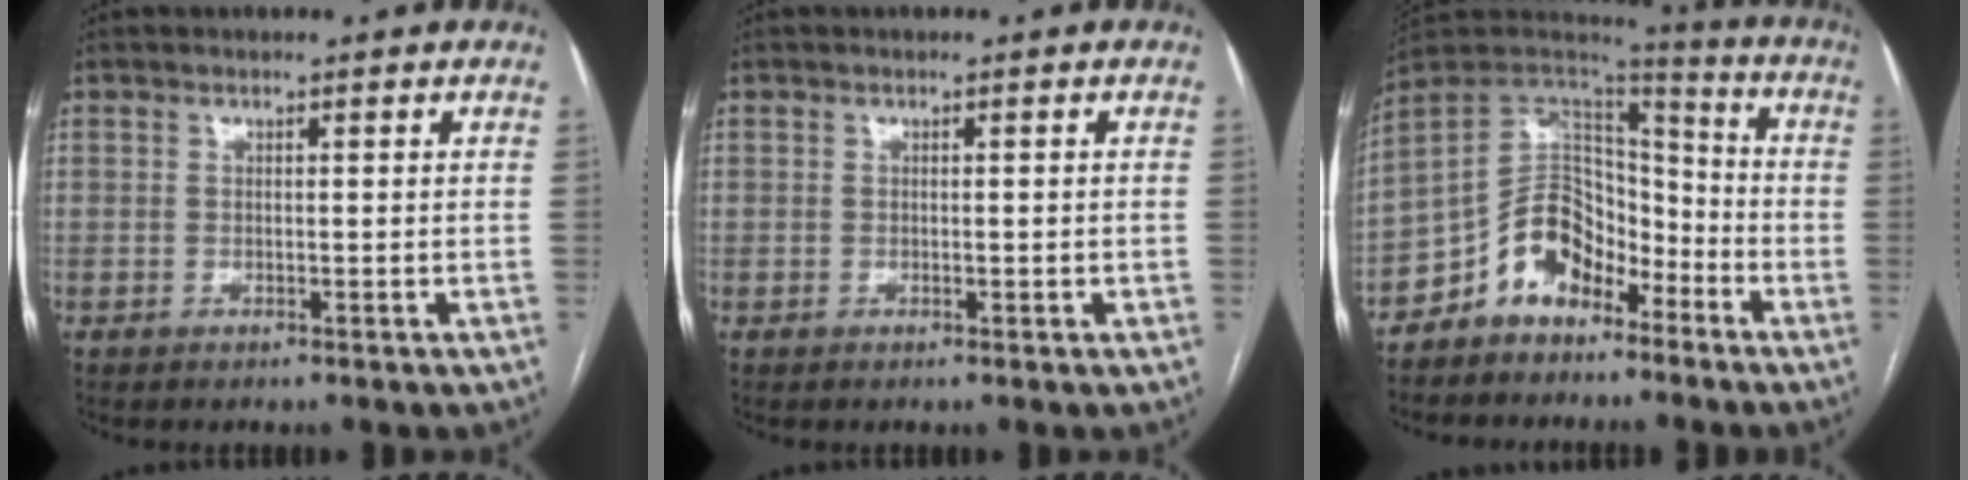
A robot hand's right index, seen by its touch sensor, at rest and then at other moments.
{"total": 0.6, "force": [-0.1, 0.3, 0.5], "torque": [-0.012, 0.007, 0.001]}
{"total": 12.0, "force": [-7.3, 8.0, 5.3], "torque": [-0.100, 0.050, -0.133]}